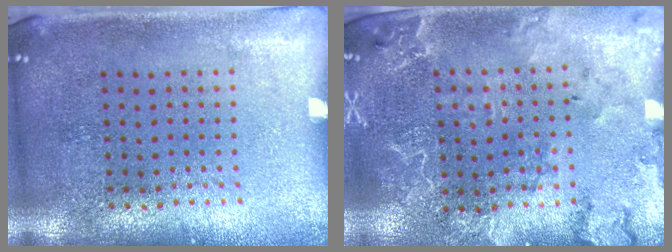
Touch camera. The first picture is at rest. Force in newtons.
{"total": 2.3, "press": 2.2, "slide": 0.4}